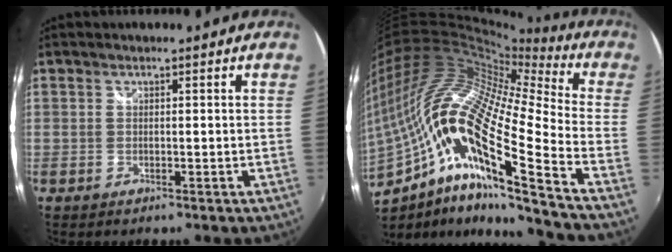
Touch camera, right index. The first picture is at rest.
{"total": 27.5, "force": [-8.9, 5.6, 25.4], "torque": [-0.431, -0.071, -0.177]}